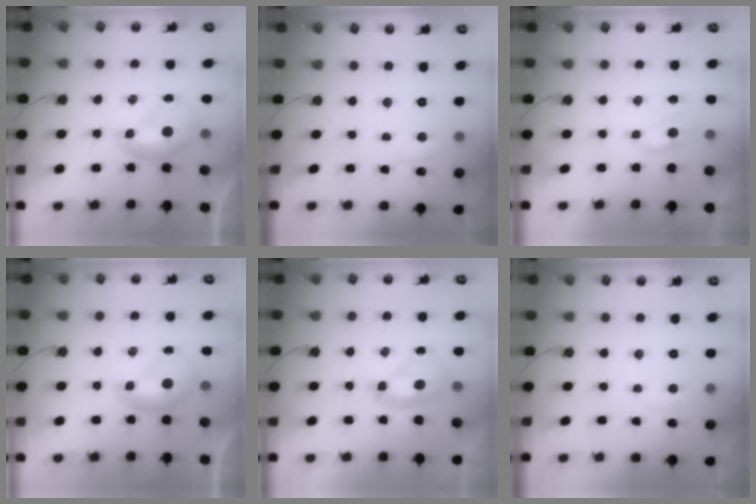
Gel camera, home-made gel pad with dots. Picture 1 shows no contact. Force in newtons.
{"total": 0.0}
{"total": 1.1, "press": 1.0, "slide": 0.4}
{"total": 0.0}
{"total": 2.4, "press": 2.3, "slide": 0.7}
{"total": 1.0, "press": 0.7, "slide": 0.7}